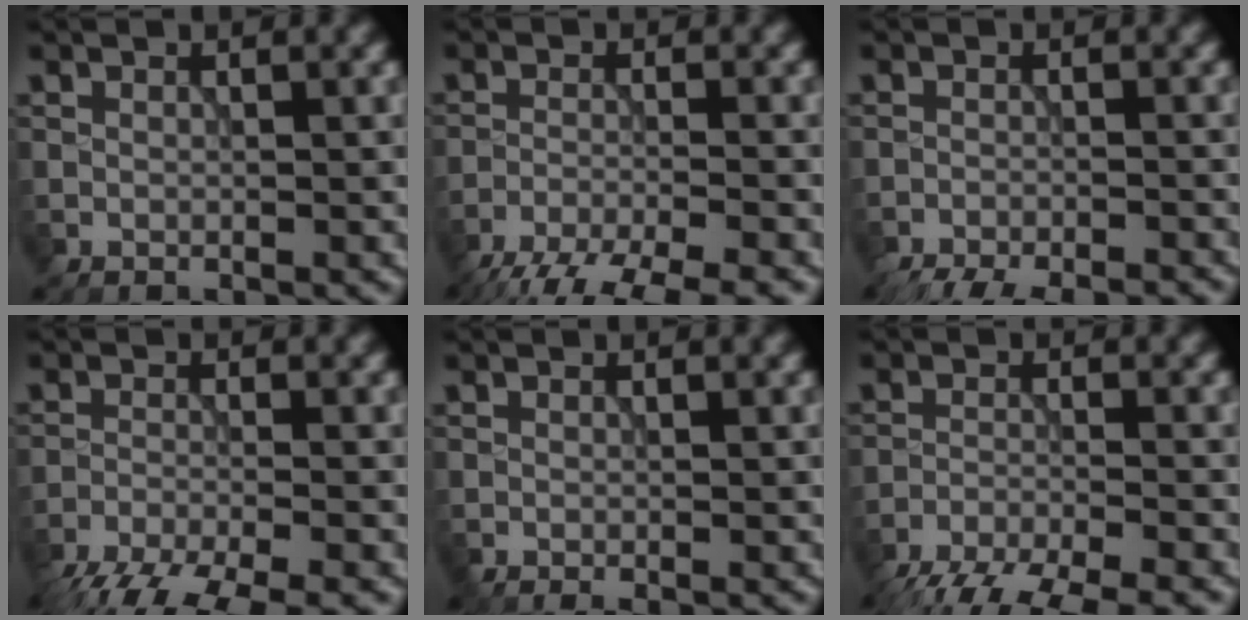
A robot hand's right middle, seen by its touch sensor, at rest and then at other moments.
{"total": 9.3, "force": [-8.1, 1.9, 4.2], "torque": [-0.079, -0.030, -0.126]}
{"total": 9.1, "force": [-8.3, 2.1, 3.0], "torque": [-0.045, -0.022, -0.118]}
{"total": 9.6, "force": [-7.9, 2.4, 4.8], "torque": [-0.093, -0.037, -0.129]}
{"total": 1.4, "force": [-1.0, 0.3, 0.9], "torque": [-0.005, -0.005, -0.013]}
{"total": 9.5, "force": [-8.4, 2.1, 3.9], "torque": [-0.072, -0.028, -0.132]}